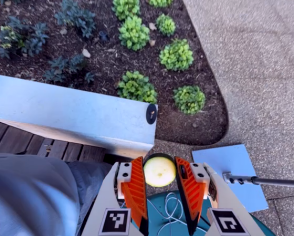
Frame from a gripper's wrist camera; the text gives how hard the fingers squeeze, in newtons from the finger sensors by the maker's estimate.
{"total": 10.2, "left": 11.1, "right": 9.3}